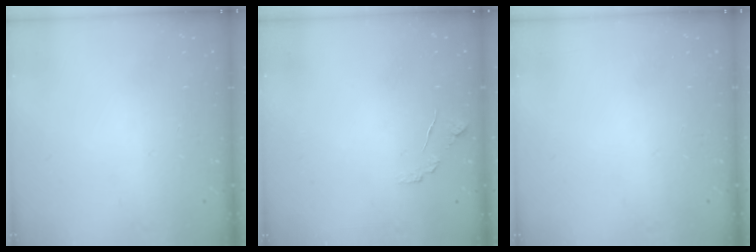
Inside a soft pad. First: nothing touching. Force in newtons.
{"total": 6.3, "press": 6.3, "slide": 0.5}
{"total": 0.0}